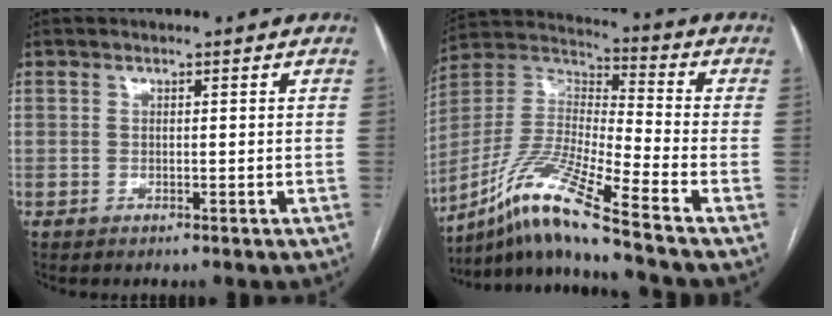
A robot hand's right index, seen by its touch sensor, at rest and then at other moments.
{"total": 15.1, "force": [-10.9, -1.2, 10.4], "torque": [-0.225, -0.007, -0.205]}